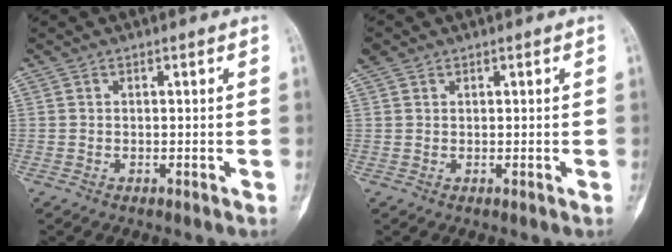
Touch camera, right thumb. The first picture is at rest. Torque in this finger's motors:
{"motor_torque": [-0.20, 0.26, -0.04, -0.15, -0.05]}